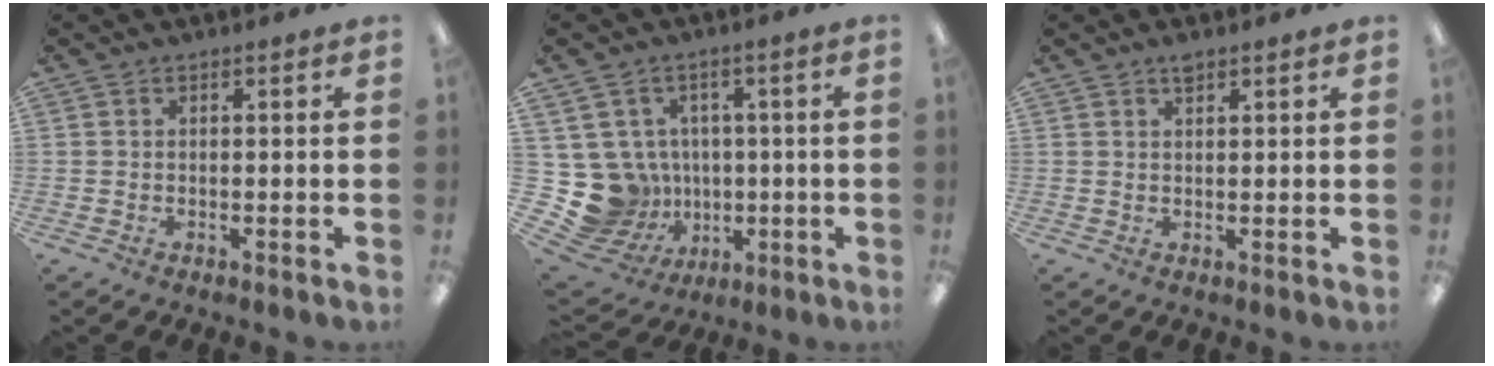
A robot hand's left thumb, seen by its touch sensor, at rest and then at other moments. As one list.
[{"total": 12.8, "force": [-0.5, 12.4, 3.3], "torque": [-0.107, -0.011, 0.017]}, {"total": 1.8, "force": [1.4, 0.6, 1.0], "torque": [-0.016, -0.003, 0.024]}]